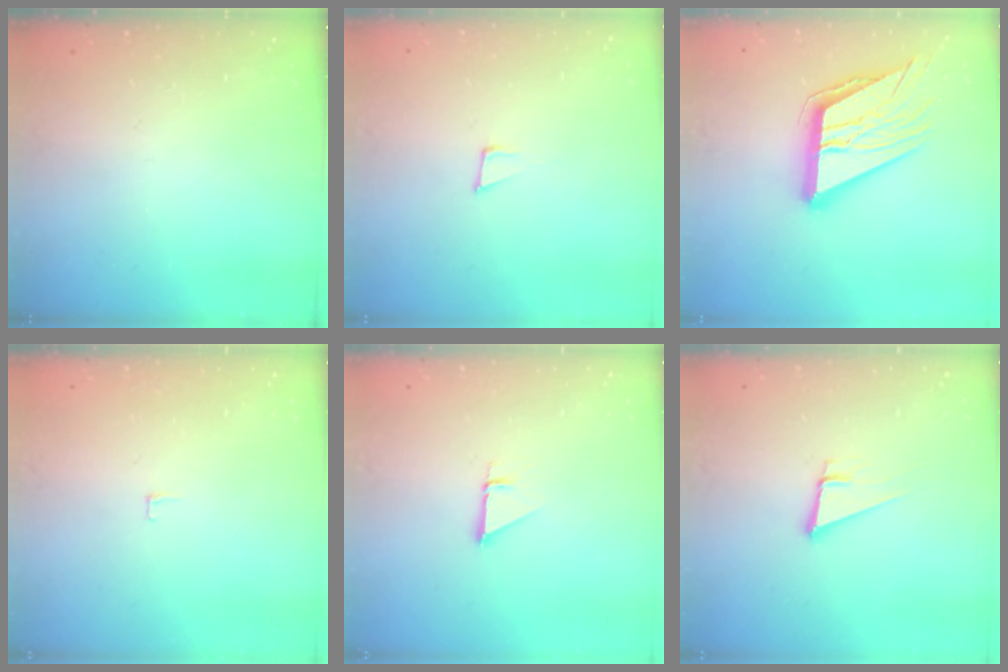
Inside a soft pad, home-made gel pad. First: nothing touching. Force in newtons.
{"total": 7.0, "press": 6.8, "slide": 1.4}
{"total": 19.1, "press": 19.0, "slide": 2.2}
{"total": 3.8, "press": 3.8, "slide": 0.3}
{"total": 1.0, "press": 1.0, "slide": 0.1}
{"total": 6.8, "press": 6.3, "slide": 2.5}